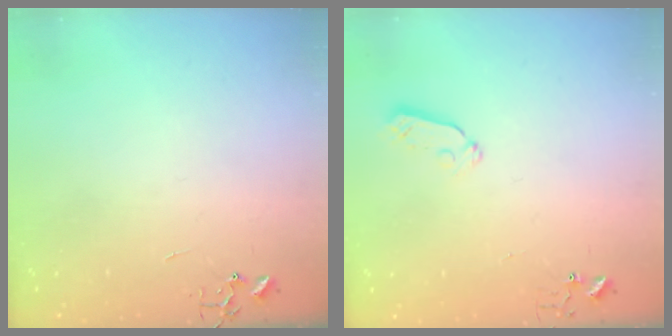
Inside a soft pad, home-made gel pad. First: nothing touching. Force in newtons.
{"total": 3.7, "press": 3.7, "slide": 0.5}